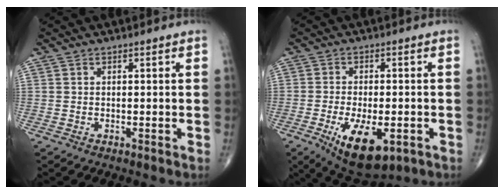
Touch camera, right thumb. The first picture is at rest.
{"total": 12.1, "force": [-4.7, 5.4, 9.7], "torque": [-0.152, -0.004, -0.063]}